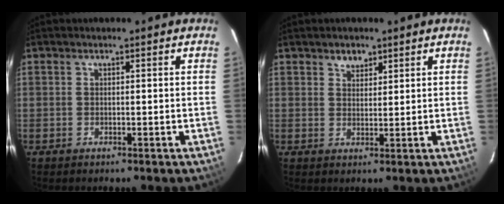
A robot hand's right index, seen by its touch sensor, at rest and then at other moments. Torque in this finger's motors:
{"motor_torque": [-0.02, 0.03, 0.04, 0.02]}